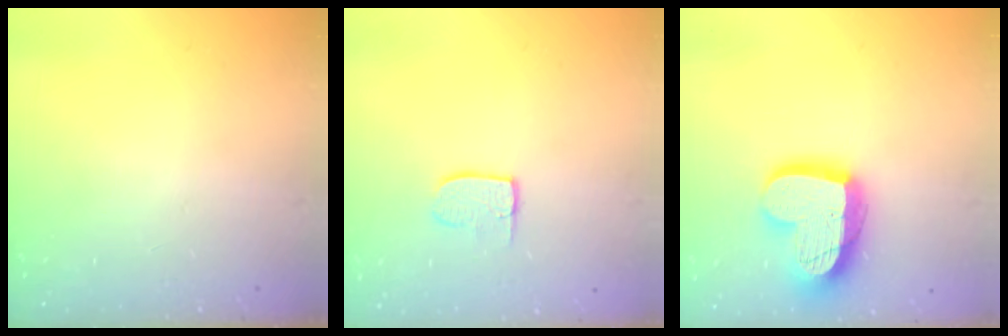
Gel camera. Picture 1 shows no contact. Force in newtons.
{"total": 7.0, "press": 7.0, "slide": 0.3}
{"total": 19.1, "press": 19.0, "slide": 2.0}